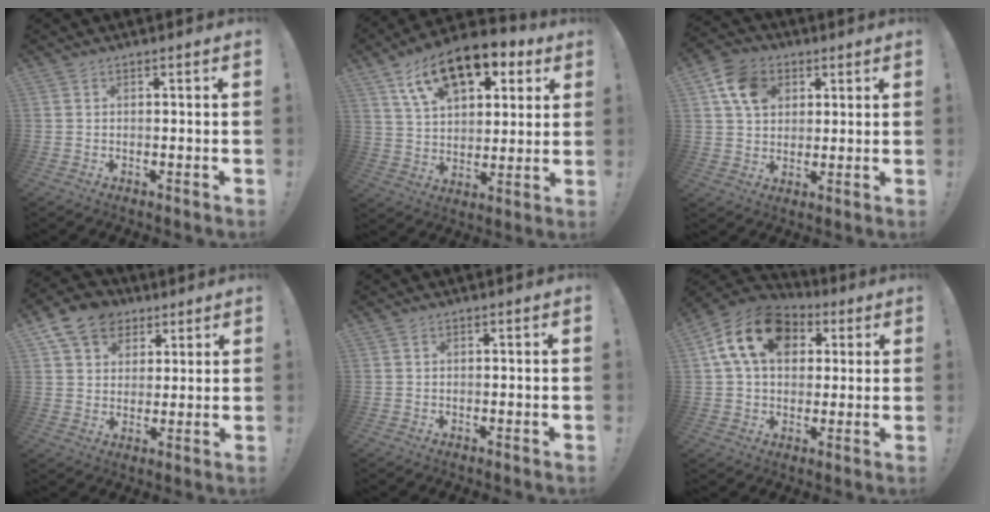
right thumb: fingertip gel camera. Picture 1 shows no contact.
{"total": 17.2, "force": [9.7, 9.5, 10.4], "torque": [-0.169, -0.048, 0.174]}
{"total": 11.7, "force": [4.7, 9.0, 5.8], "torque": [-0.091, -0.005, 0.094]}
{"total": 12.2, "force": [6.6, 9.3, 4.5], "torque": [-0.065, -0.034, 0.131]}
{"total": 0.0}
{"total": 17.2, "force": [6.1, 12.0, 10.6], "torque": [-0.167, -0.004, 0.115]}